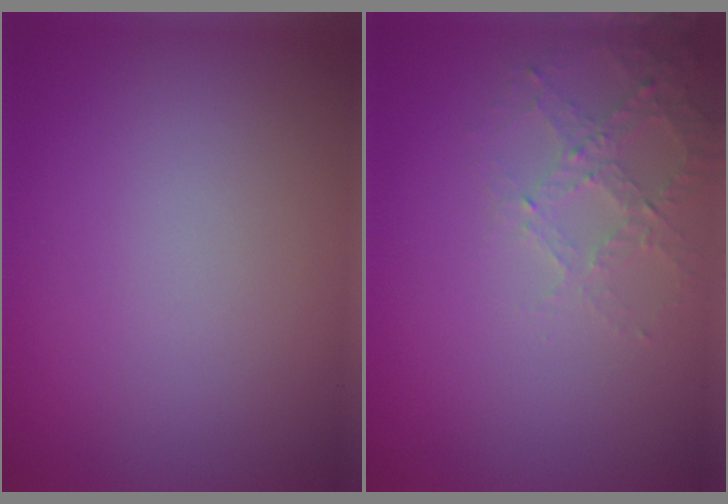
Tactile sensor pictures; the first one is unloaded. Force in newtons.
{"total": 2.6, "press": 2.5, "slide": 0.8}